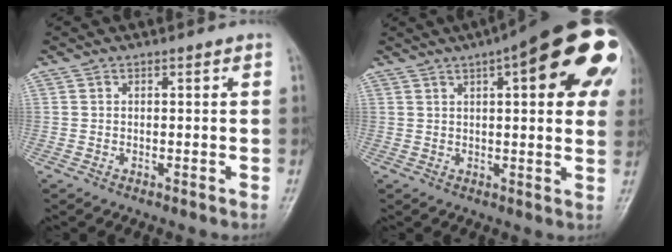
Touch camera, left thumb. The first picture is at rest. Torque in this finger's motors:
{"motor_torque": [1.39, 1.44, 1.39, -1.38, 0.15]}